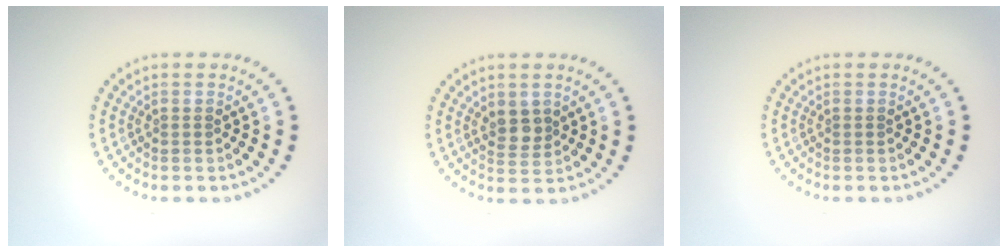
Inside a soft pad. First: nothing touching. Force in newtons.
{"total": 1.9, "press": 1.8, "slide": 0.7}
{"total": 0.0}